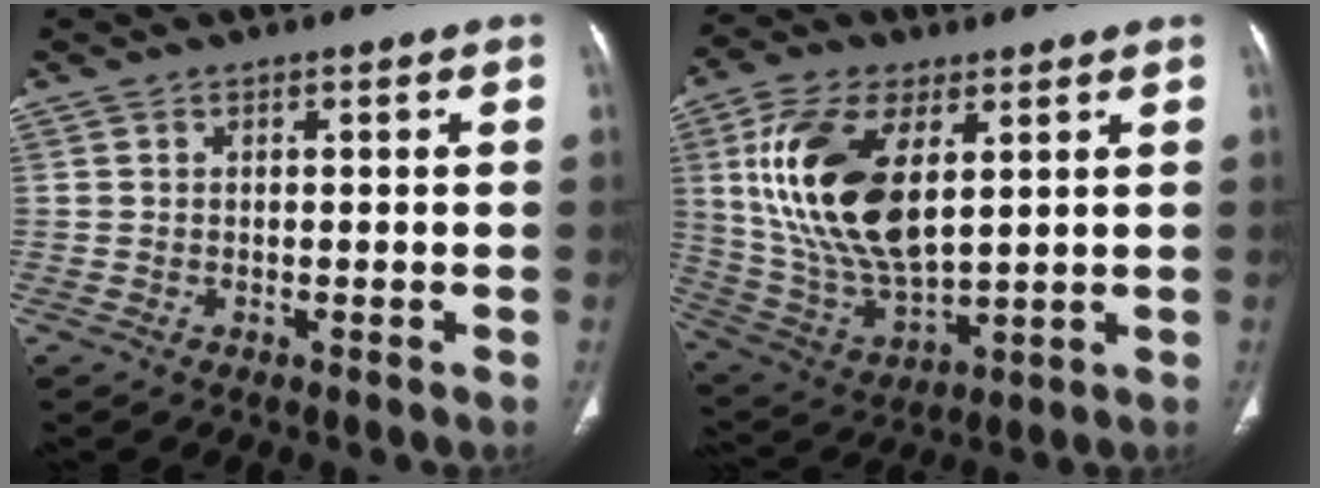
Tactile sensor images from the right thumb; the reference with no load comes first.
{"total": 19.6, "force": [5.4, 9.9, 16.0], "torque": [-0.307, -0.022, 0.107]}